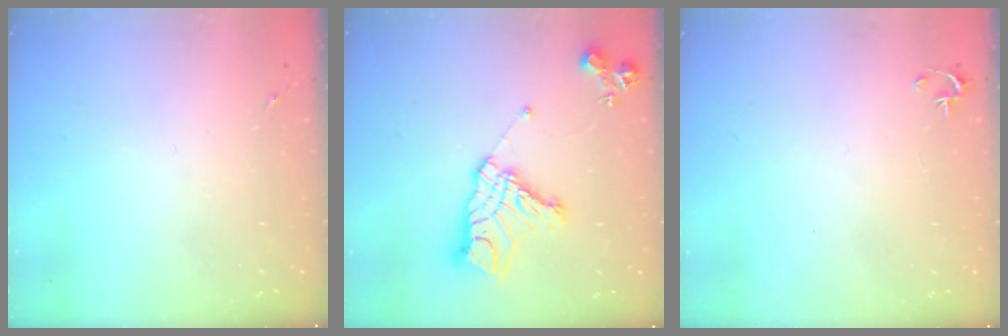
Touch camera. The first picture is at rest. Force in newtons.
{"total": 16.0, "press": 15.9, "slide": 1.4}
{"total": 2.5, "press": 2.5, "slide": 0.2}